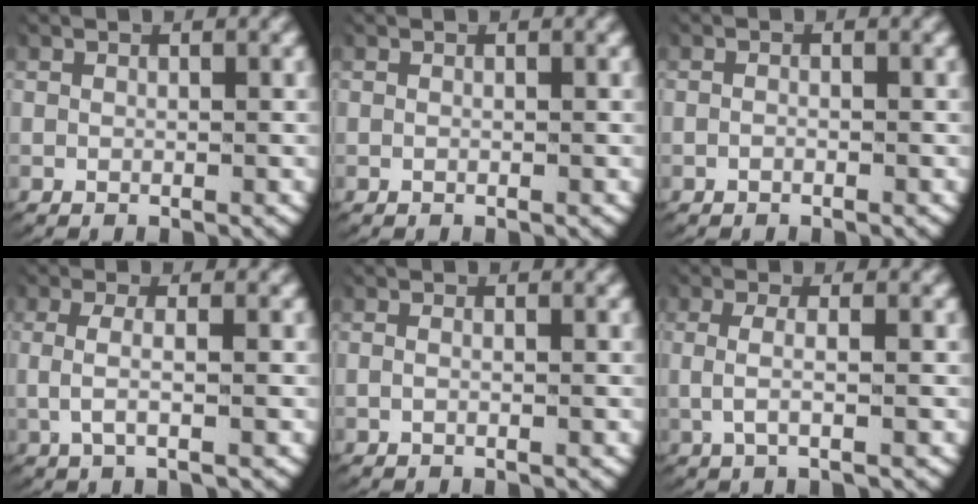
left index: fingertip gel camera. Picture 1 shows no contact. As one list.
[{"total": 0.0}, {"total": 0.6, "force": [-0.5, 0.1, 0.3], "torque": [-0.007, 0.000, -0.010]}, {"total": 3.3, "force": [0.0, 1.2, 3.1], "torque": [-0.070, -0.003, 0.001]}, {"total": 0.7, "force": [-0.3, 0.1, 0.6], "torque": [-0.017, -0.005, -0.004]}, {"total": 3.0, "force": [0.0, 1.0, 2.9], "torque": [-0.067, -0.004, 0.001]}]